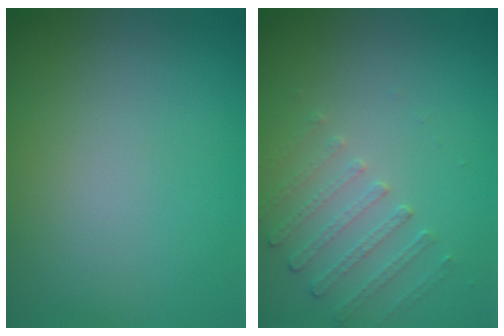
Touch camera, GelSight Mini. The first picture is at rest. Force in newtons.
{"total": 1.7, "press": 1.2, "slide": 1.2}